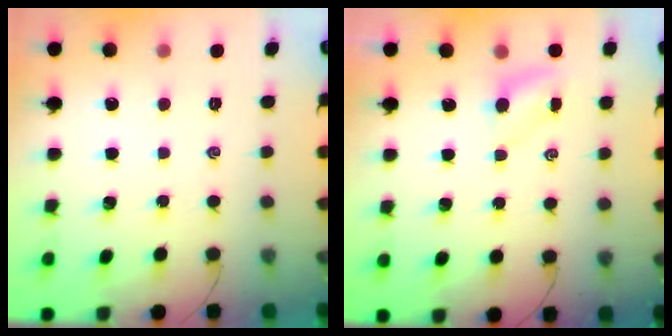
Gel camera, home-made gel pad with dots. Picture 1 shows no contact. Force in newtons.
{"total": 4.2, "press": 4.1, "slide": 0.8}